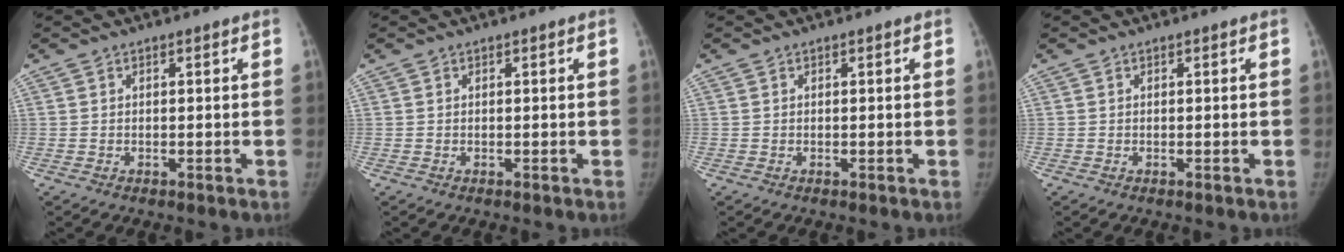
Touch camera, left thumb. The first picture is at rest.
{"total": 0.0}
{"total": 0.0}
{"total": 0.0}